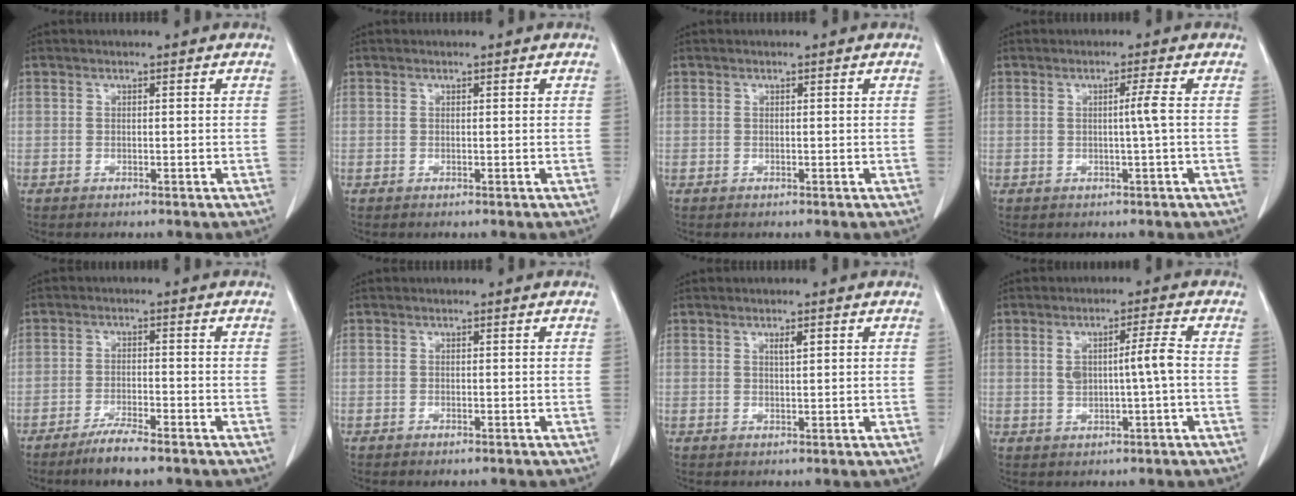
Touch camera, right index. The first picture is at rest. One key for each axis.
{"total": 0.0}
{"total": 0.0}
{"total": 2.2, "fx": 0.0, "fy": -0.8, "fz": 2.0, "tx": -0.034, "ty": -0.002, "tz": 0.001}
{"total": 5.0, "fx": -3.8, "fy": 0.3, "fz": 3.3, "tx": -0.064, "ty": -0.011, "tz": -0.069}
{"total": 0.8, "fx": -0.6, "fy": 0.2, "fz": 0.4, "tx": -0.013, "ty": -0.004, "tz": -0.004}
{"total": 1.5, "fx": 0.7, "fy": 0.3, "fz": 1.3, "tx": -0.022, "ty": -0.001, "tz": 0.010}
{"total": 5.2, "fx": 0.1, "fy": 0.1, "fz": 5.2, "tx": -0.093, "ty": 0.007, "tz": 0.008}